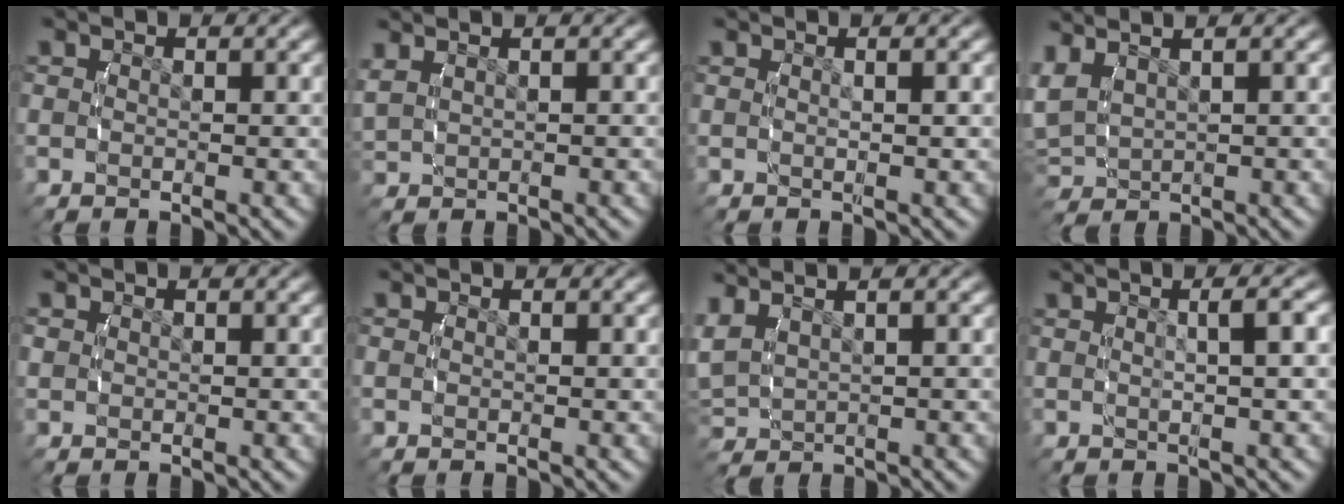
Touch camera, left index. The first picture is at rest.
{"total": 2.6, "force": [1.2, 1.7, 1.6], "torque": [-0.032, 0.016, 0.022]}
{"total": 0.7, "force": [0.3, -0.1, 0.6], "torque": [-0.008, 0.005, 0.008]}
{"total": 5.2, "force": [1.6, 3.9, 3.0], "torque": [-0.088, -0.002, 0.034]}
{"total": 0.8, "force": [0.2, 0.7, 0.2], "torque": [-0.009, -0.004, 0.009]}
{"total": 0.0}
{"total": 4.7, "force": [1.7, 3.3, 2.8], "torque": [-0.075, 0.004, 0.034]}
{"total": 2.9, "force": [1.1, 0.6, 2.6], "torque": [-0.026, 0.017, 0.014]}